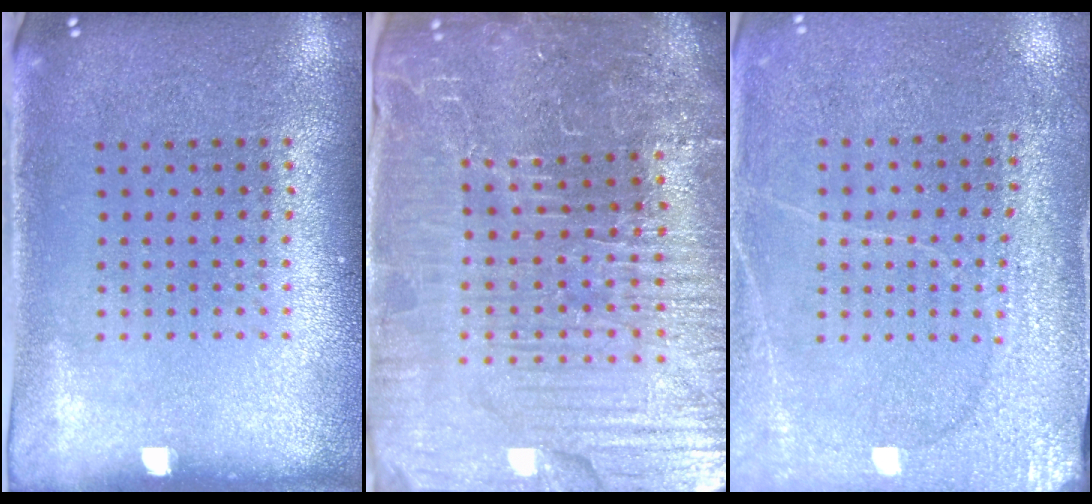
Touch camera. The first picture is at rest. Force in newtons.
{"total": 6.4, "press": 5.8, "slide": 2.6}
{"total": 2.7, "press": 2.7, "slide": 0.4}